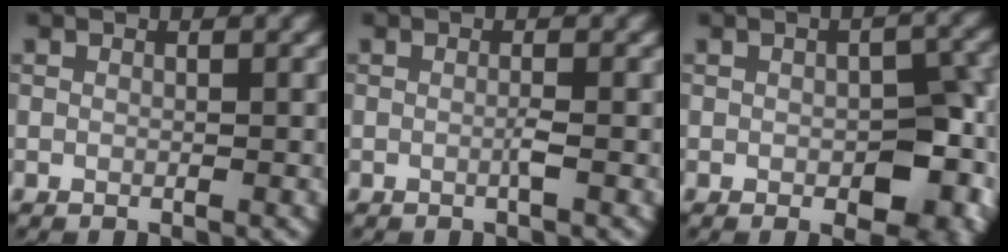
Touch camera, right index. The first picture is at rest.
{"total": 0.9, "force": [-0.3, 0.0, 0.9], "torque": [-0.017, 0.001, -0.009]}
{"total": 8.0, "force": [-1.3, 4.6, 6.5], "torque": [-0.078, -0.017, -0.009]}